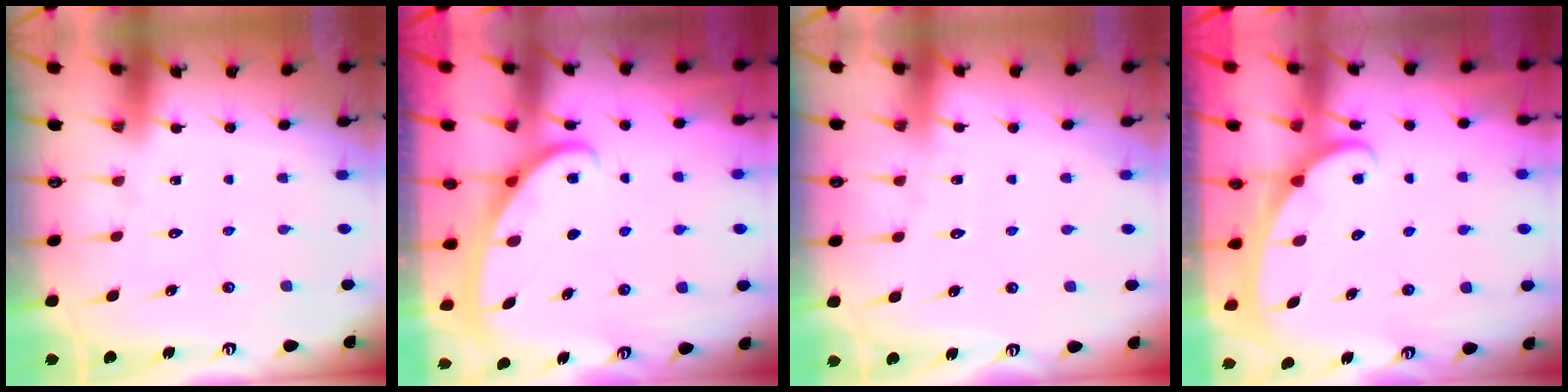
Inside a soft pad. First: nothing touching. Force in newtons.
{"total": 2.6, "press": 2.5, "slide": 0.4}
{"total": 3.0, "press": 3.0, "slide": 0.2}
{"total": 2.6, "press": 2.6, "slide": 0.3}